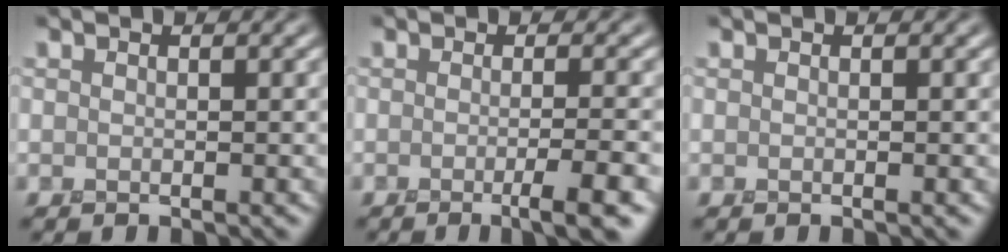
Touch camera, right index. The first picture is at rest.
{"total": 4.1, "force": [-1.6, 0.8, 3.6], "torque": [-0.047, -0.006, -0.028]}
{"total": 0.0}